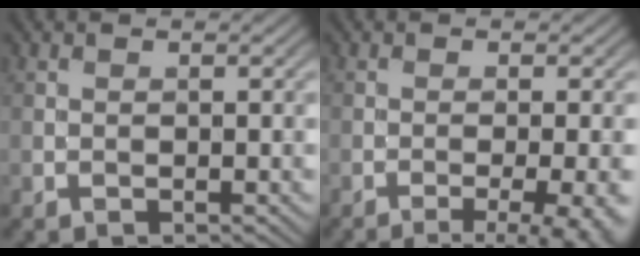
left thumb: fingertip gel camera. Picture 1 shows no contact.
{"total": 7.7, "force": [-4.4, 2.1, 6.0], "torque": [-0.074, -0.004, -0.047]}